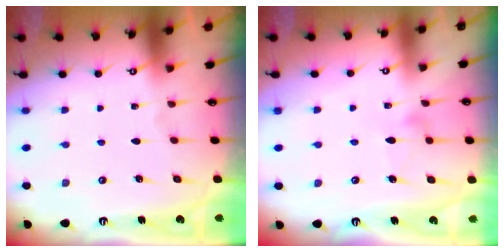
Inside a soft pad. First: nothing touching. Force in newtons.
{"total": 6.6, "press": 6.6, "slide": 0.3}